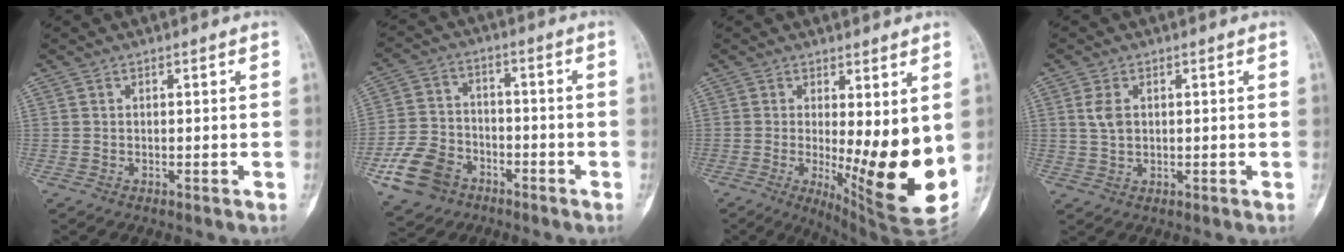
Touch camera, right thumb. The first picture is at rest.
{"total": 11.6, "force": [-5.7, 8.6, 5.4], "torque": [-0.092, 0.028, -0.103]}
{"total": 15.6, "force": [-0.8, 4.4, 14.9], "torque": [-0.198, -0.037, 0.009]}
{"total": 3.4, "force": [0.9, 2.2, 2.5], "torque": [-0.048, 0.000, 0.021]}